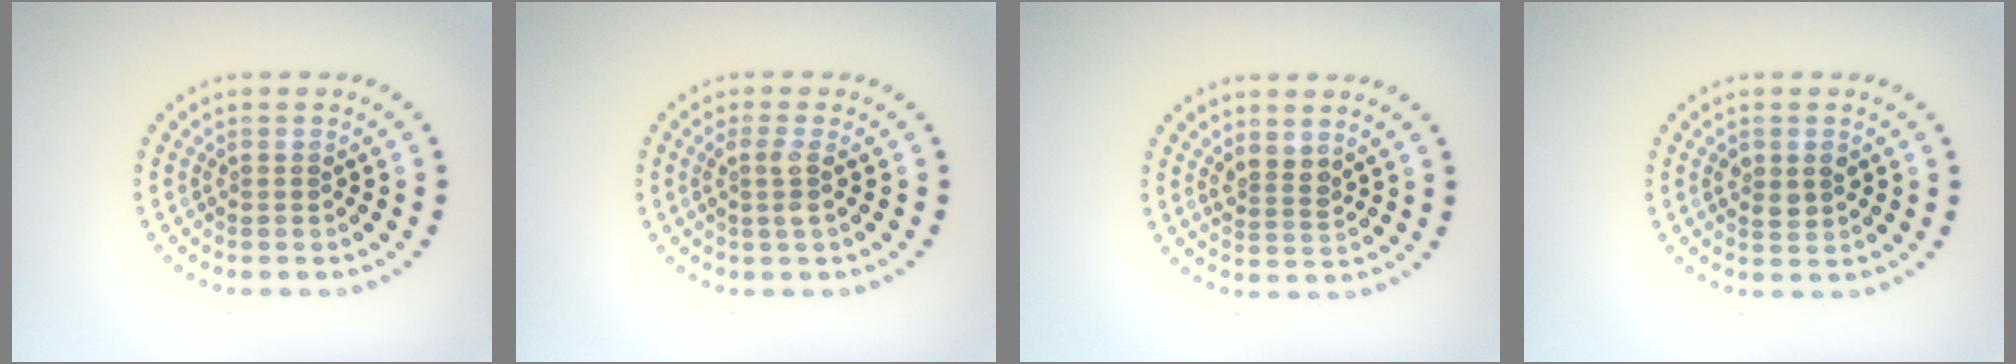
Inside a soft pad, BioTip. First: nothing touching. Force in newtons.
{"total": 1.6, "press": 1.3, "slide": 1.0}
{"total": 1.9, "press": 1.6, "slide": 1.0}
{"total": 1.7, "press": 1.7, "slide": 0.2}